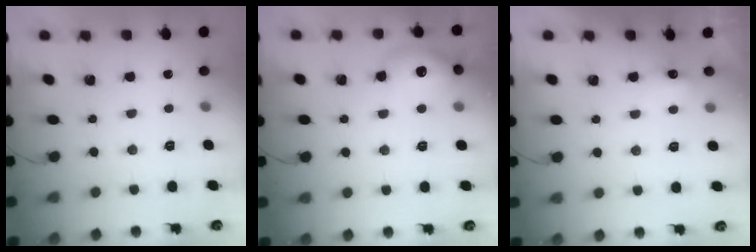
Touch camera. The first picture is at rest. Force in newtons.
{"total": 17.3, "press": 13.1, "slide": 11.4}
{"total": 5.1, "press": 5.0, "slide": 1.0}